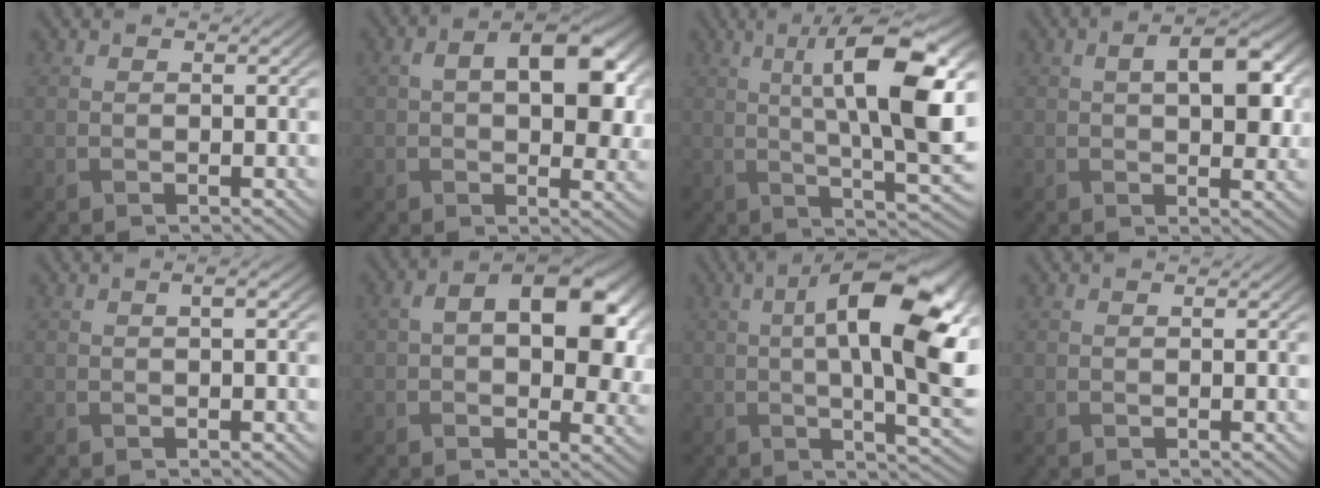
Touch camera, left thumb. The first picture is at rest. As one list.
[{"total": 10.3, "force": [2.3, 5.7, 8.3], "torque": [-0.124, -0.004, 0.036]}, {"total": 13.9, "force": [2.9, 3.7, 13.1], "torque": [-0.208, -0.003, 0.054]}, {"total": 7.2, "force": [1.6, 3.6, 6.0], "torque": [-0.093, 0.005, 0.025]}, {"total": 1.2, "force": [0.2, 0.2, 1.1], "torque": [-0.021, 0.008, 0.003]}, {"total": 11.8, "force": [2.5, 6.8, 9.3], "torque": [-0.140, -0.010, 0.042]}, {"total": 14.8, "force": [2.1, 4.7, 13.8], "torque": [-0.205, 0.005, 0.032]}, {"total": 0.0}]